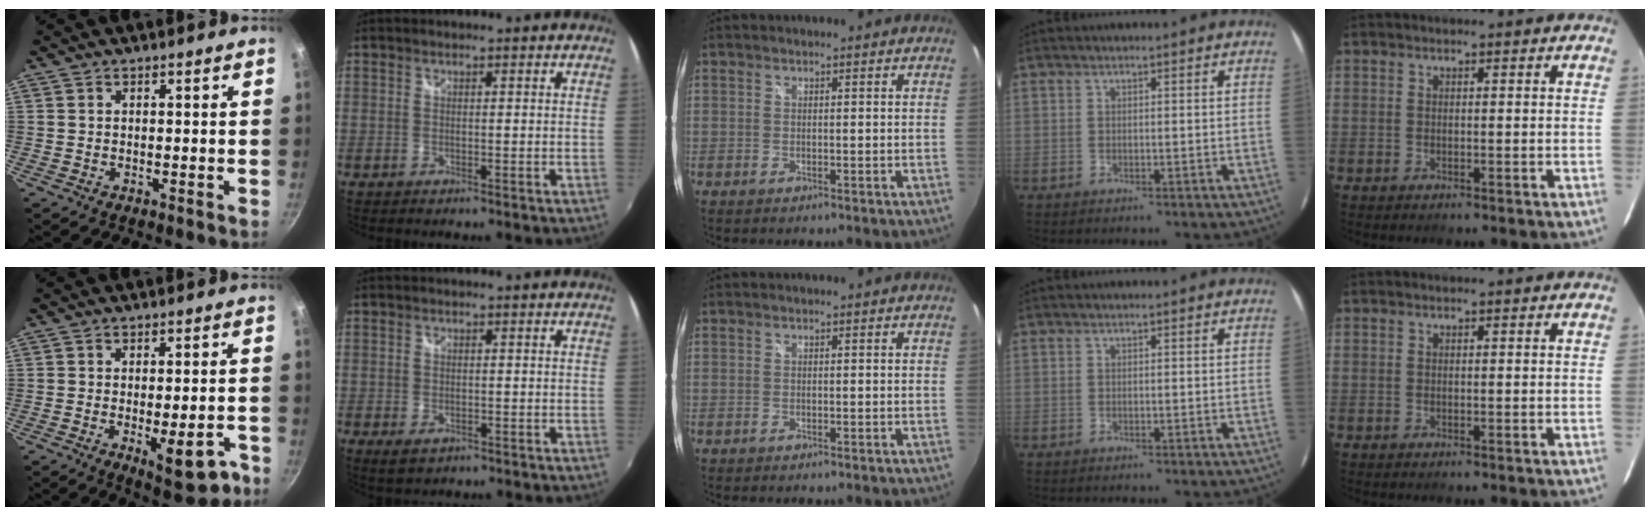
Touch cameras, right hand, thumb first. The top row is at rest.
{"thumb": {"total": 9.9, "force": [-3.9, 3.8, 8.3], "torque": [-0.081, 0.013, -0.041]}, "index": {"total": 3.2, "force": [-1.7, 1.9, 2.0], "torque": [-0.040, -0.009, -0.026]}}